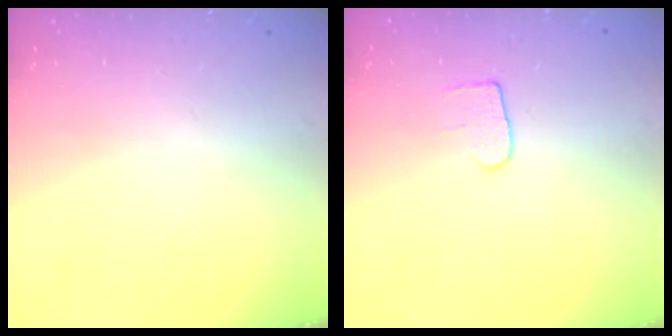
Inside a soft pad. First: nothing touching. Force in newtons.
{"total": 5.1, "press": 5.1, "slide": 0.4}